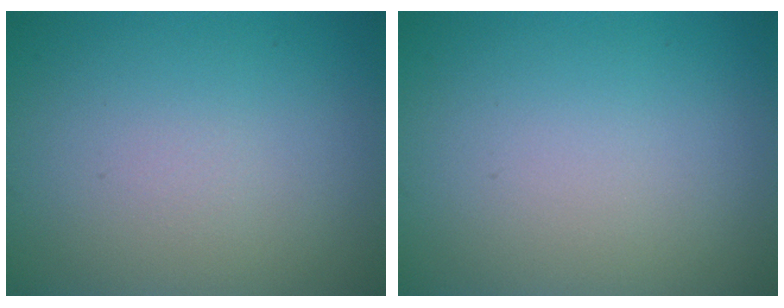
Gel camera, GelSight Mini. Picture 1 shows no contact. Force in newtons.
{"total": 0.0}